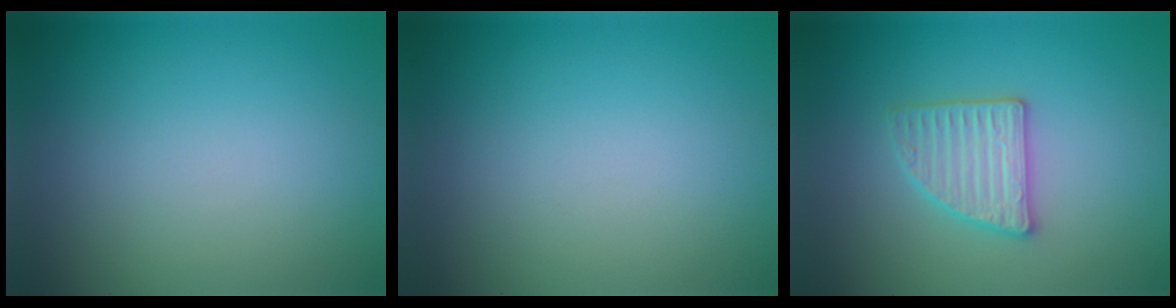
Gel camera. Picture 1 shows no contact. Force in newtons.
{"total": 0.0}
{"total": 2.8, "press": 2.8, "slide": 0.4}